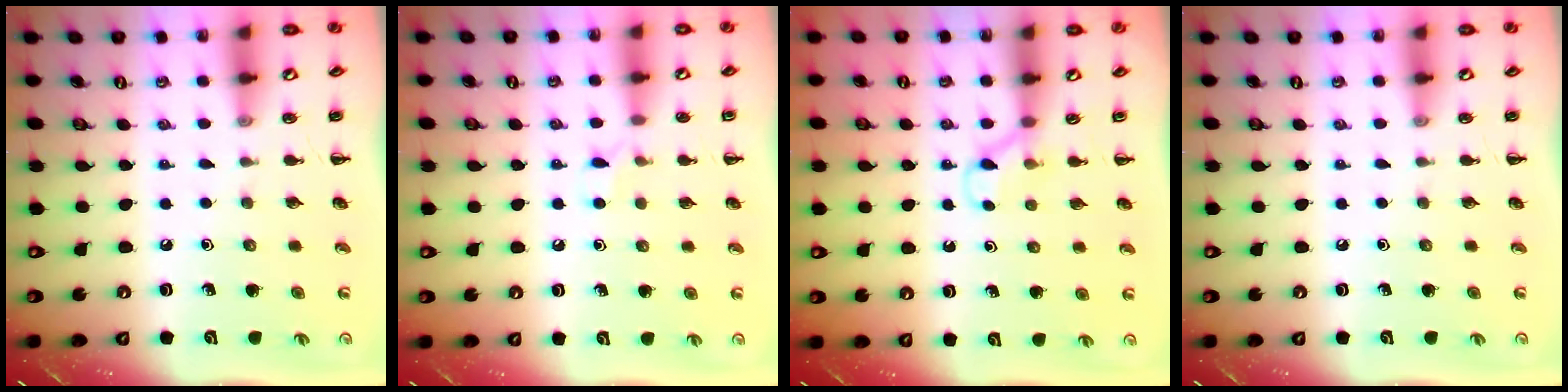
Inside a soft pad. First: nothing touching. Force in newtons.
{"total": 5.4, "press": 5.1, "slide": 1.6}
{"total": 4.5, "press": 4.2, "slide": 1.6}
{"total": 0.0}